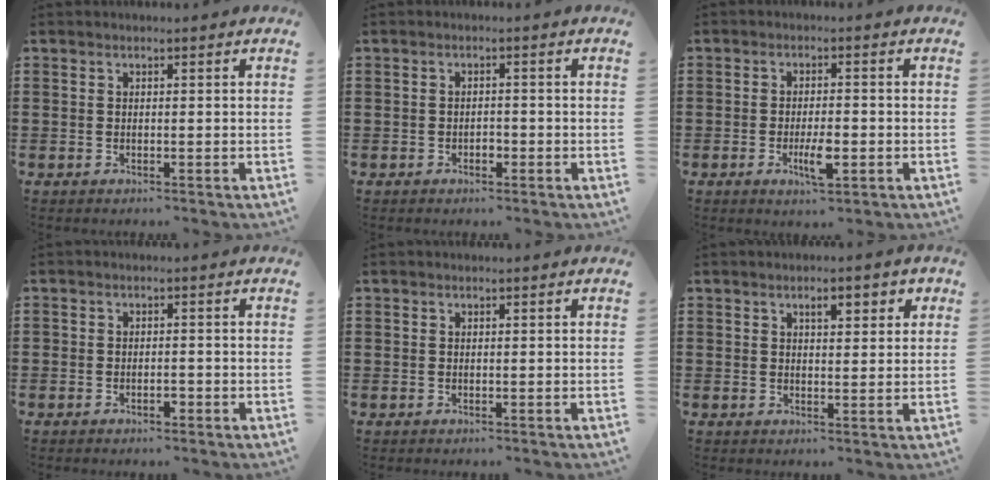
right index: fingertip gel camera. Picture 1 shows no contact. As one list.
[{"total": 0.9, "force": [-0.5, 0.5, 0.5], "torque": [-0.013, -0.003, -0.010]}, {"total": 4.8, "force": [-1.6, 1.5, 4.3], "torque": [-0.083, -0.002, -0.031]}, {"total": 1.3, "force": [-0.9, 0.6, 0.7], "torque": [-0.017, -0.002, -0.019]}, {"total": 0.0}, {"total": 3.2, "force": [1.5, 1.2, 2.5], "torque": [-0.038, 0.001, 0.020]}]